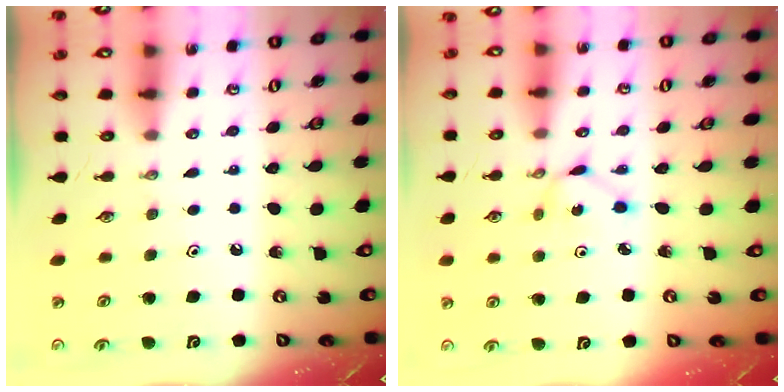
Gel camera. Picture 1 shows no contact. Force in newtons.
{"total": 1.9, "press": 1.9, "slide": 0.2}